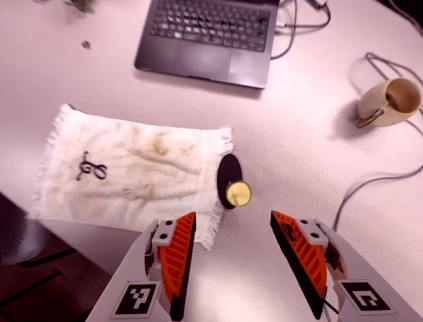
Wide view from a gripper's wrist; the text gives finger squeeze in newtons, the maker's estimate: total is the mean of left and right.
{"total": 0.0}